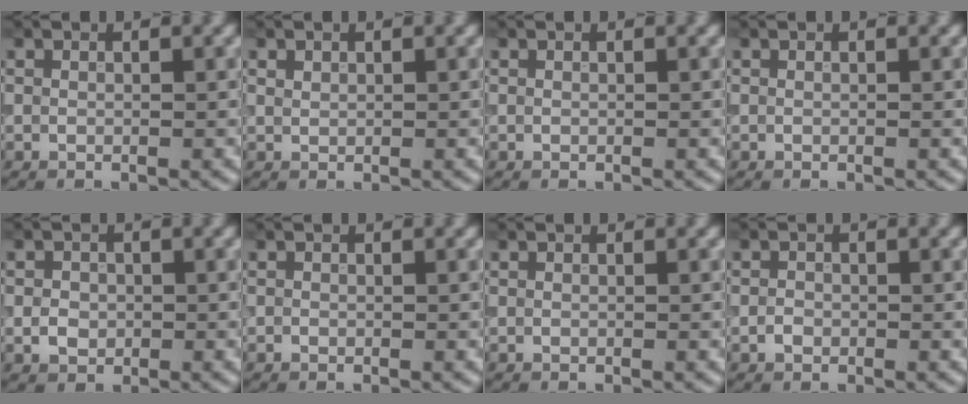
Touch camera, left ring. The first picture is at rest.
{"total": 0.6, "force": [0.5, 0.4, 0.2], "torque": [-0.004, 0.000, 0.011]}
{"total": 0.0}
{"total": 0.0}
{"total": 1.7, "force": [-0.3, 1.5, 0.8], "torque": [-0.010, -0.002, -0.009]}
{"total": 0.0}
{"total": 0.0}
{"total": 1.0, "force": [-0.4, 0.7, 0.5], "torque": [-0.007, 0.000, -0.010]}